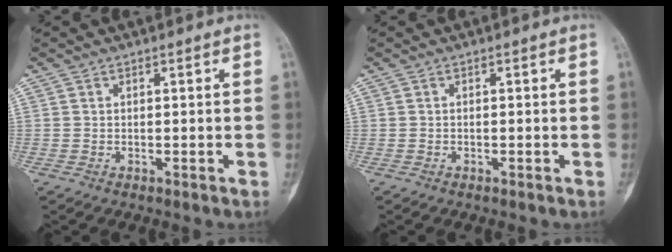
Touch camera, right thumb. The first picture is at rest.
{"total": 0.0}